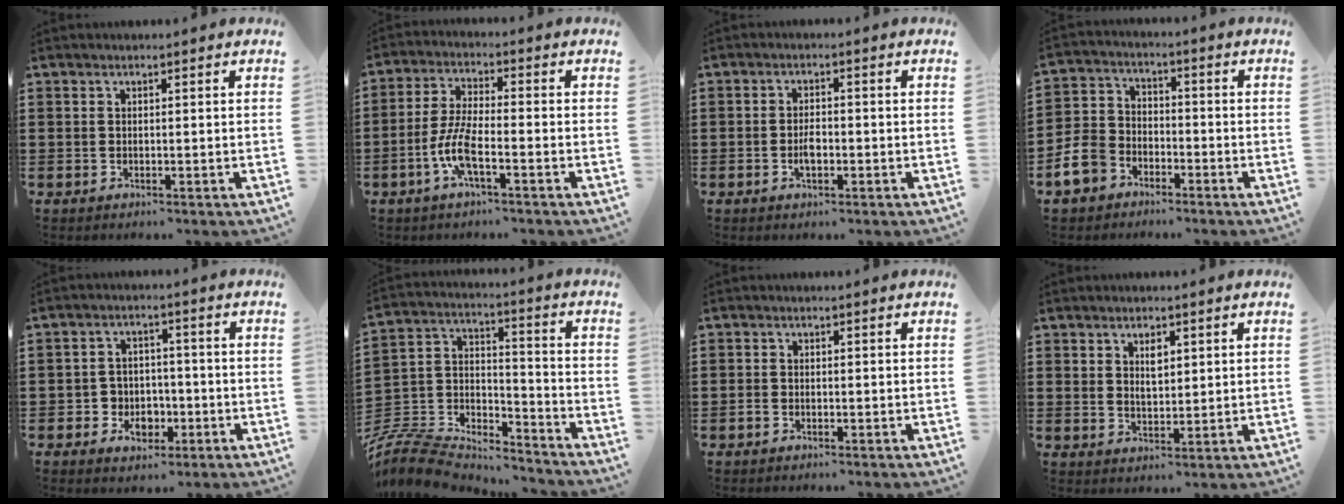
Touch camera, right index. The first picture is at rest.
{"total": 6.7, "force": [-3.0, 1.7, 5.8], "torque": [-0.145, -0.015, -0.064]}
{"total": 2.6, "force": [-0.7, 1.2, 2.2], "torque": [-0.041, 0.002, -0.012]}
{"total": 6.7, "force": [-4.4, 4.6, 2.1], "torque": [-0.084, 0.011, -0.097]}
{"total": 4.3, "force": [-1.3, 3.9, 1.2], "torque": [-0.035, 0.010, -0.027]}
{"total": 8.7, "force": [-8.1, 2.6, 1.8], "torque": [-0.063, 0.000, -0.167]}
{"total": 1.0, "force": [-0.7, 0.7, 0.2], "torque": [-0.006, 0.001, -0.015]}
{"total": 2.8, "force": [1.2, 1.5, 2.1], "torque": [-0.037, 0.001, 0.020]}